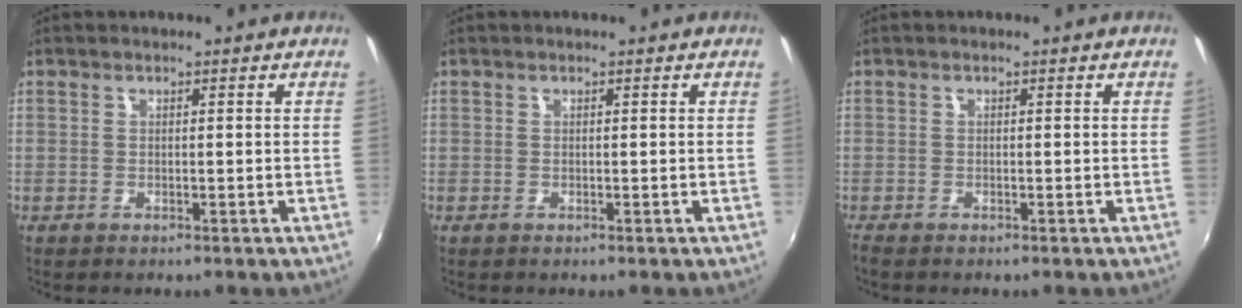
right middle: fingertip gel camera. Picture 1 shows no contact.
{"total": 0.0}
{"total": 0.8, "force": [-0.7, 0.1, 0.3], "torque": [-0.009, -0.004, -0.015]}